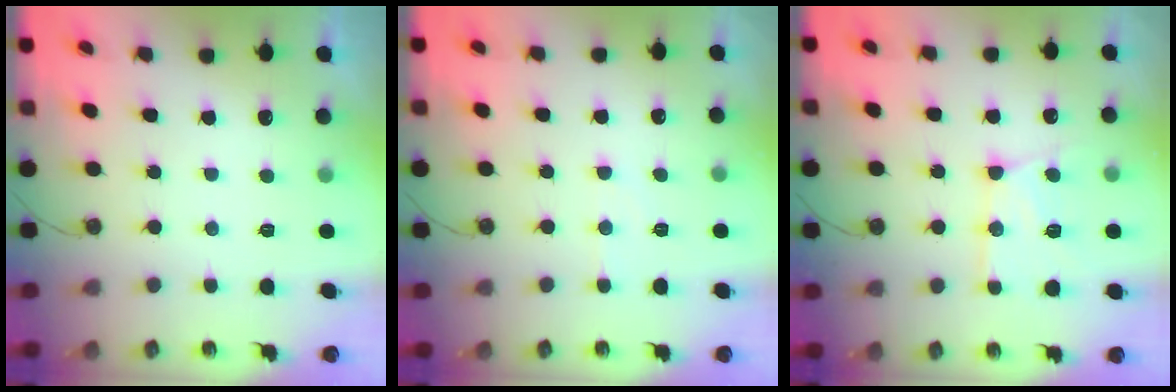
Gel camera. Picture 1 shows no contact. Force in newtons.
{"total": 5.1, "press": 5.1, "slide": 0.2}
{"total": 13.7, "press": 13.6, "slide": 1.5}